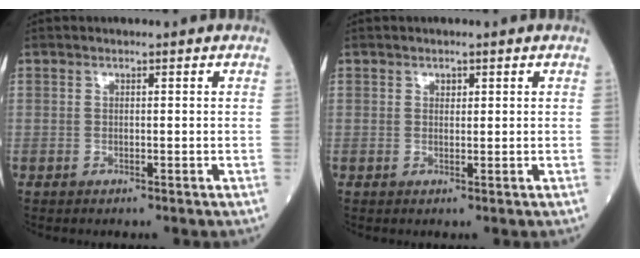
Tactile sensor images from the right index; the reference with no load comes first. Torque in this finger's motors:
{"motor_torque": [0.00, 0.02, -0.01, 0.00]}